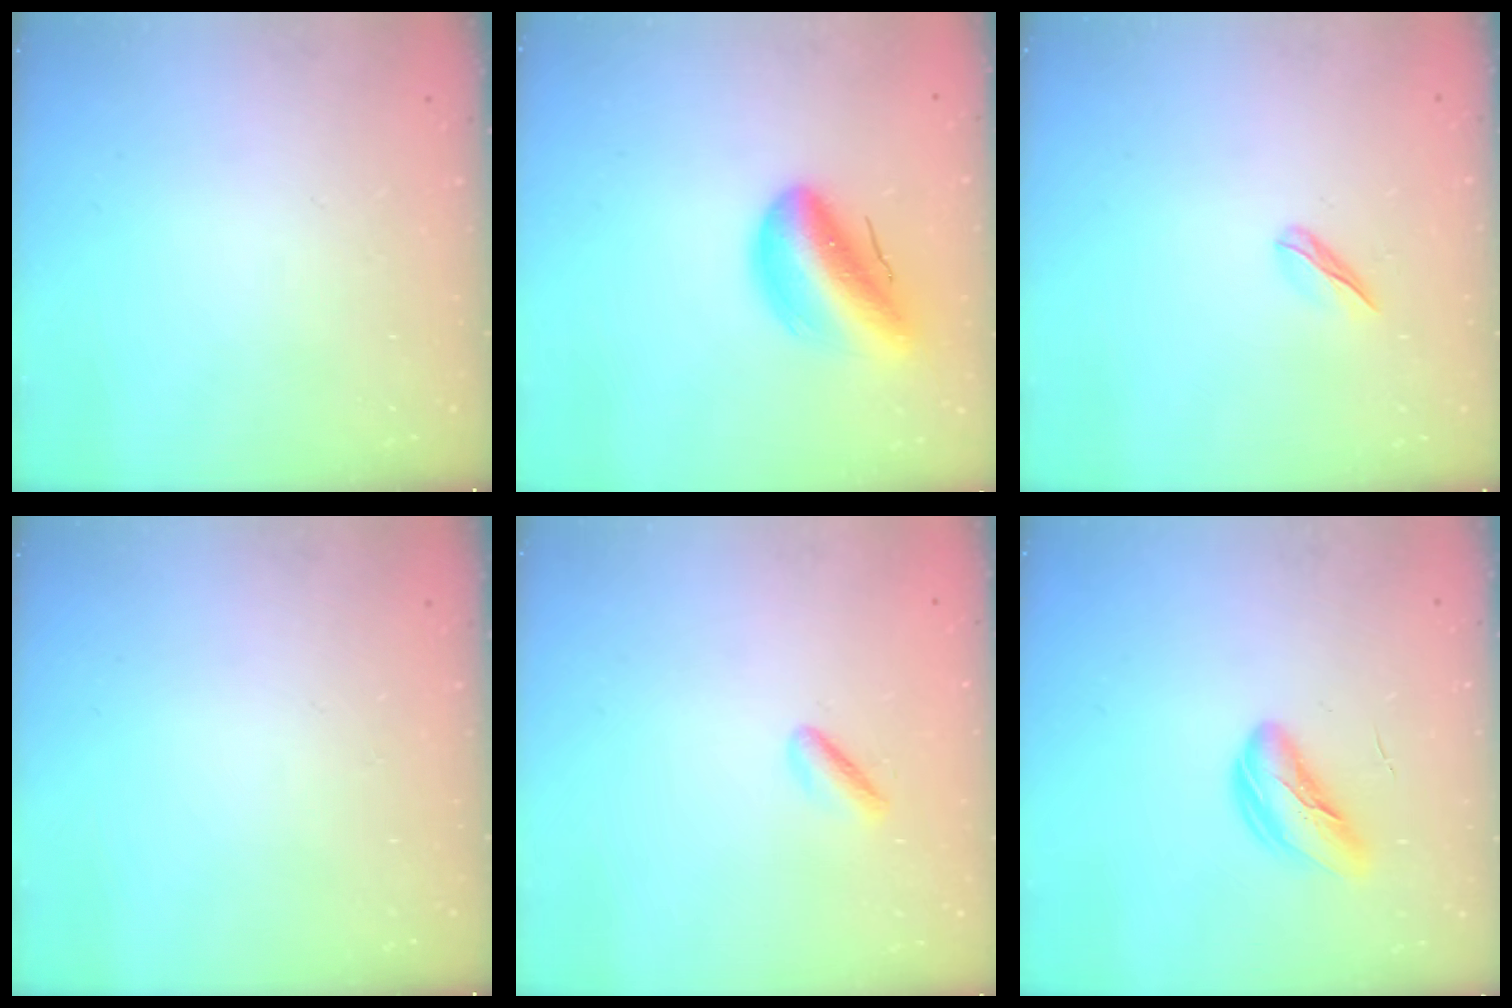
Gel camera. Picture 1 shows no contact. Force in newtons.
{"total": 13.8, "press": 13.3, "slide": 3.8}
{"total": 3.5, "press": 3.2, "slide": 1.2}
{"total": 0.0}
{"total": 1.9, "press": 1.5, "slide": 1.2}
{"total": 6.6, "press": 6.5, "slide": 0.8}